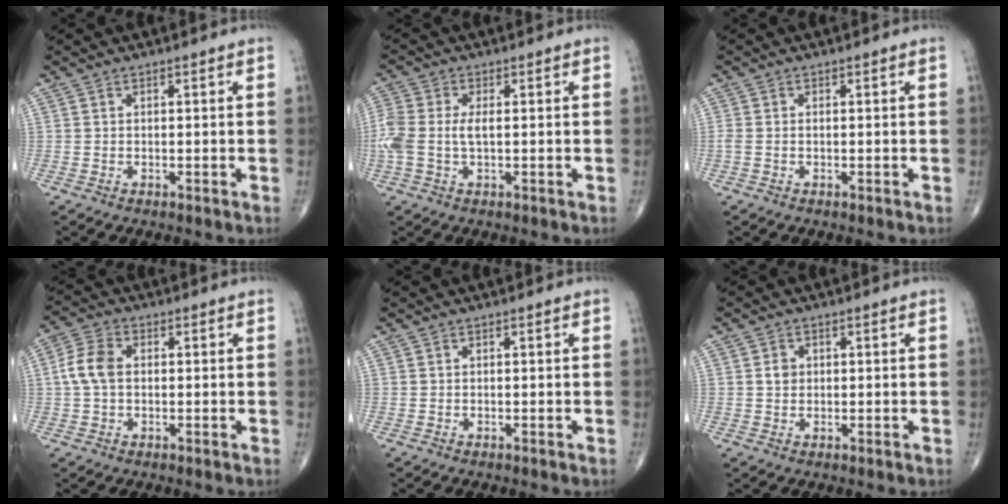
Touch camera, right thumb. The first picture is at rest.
{"total": 7.2, "force": [-0.1, 3.8, 6.2], "torque": [-0.171, 0.016, -0.001]}
{"total": 1.4, "force": [-0.2, 0.8, 1.1], "torque": [-0.034, 0.005, -0.002]}
{"total": 6.0, "force": [0.3, 4.0, 4.5], "torque": [-0.098, 0.015, -0.001]}
{"total": 0.0}
{"total": 2.0, "force": [0.3, 1.7, 1.0], "torque": [-0.009, 0.001, 0.005]}